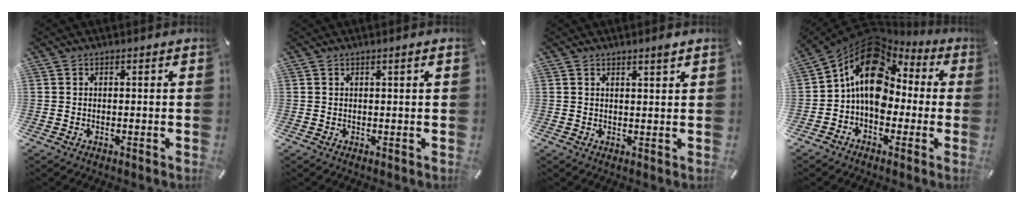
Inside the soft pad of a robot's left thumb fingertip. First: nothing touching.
{"total": 1.1, "force": [0.4, 0.0, 1.1], "torque": [-0.019, -0.001, 0.006]}
{"total": 2.1, "force": [1.6, 0.2, 1.3], "torque": [-0.027, -0.003, 0.029]}
{"total": 15.3, "force": [2.8, 11.5, 9.8], "torque": [-0.164, -0.012, 0.049]}